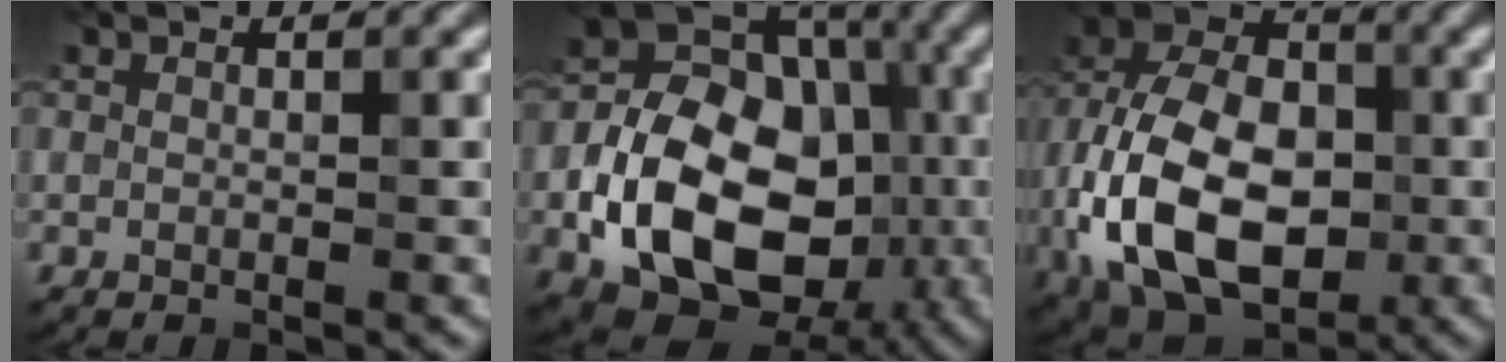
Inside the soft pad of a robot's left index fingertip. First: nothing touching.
{"total": 14.2, "force": [-4.1, 9.8, 9.4], "torque": [-0.169, -0.018, -0.081]}
{"total": 14.2, "force": [-3.5, 9.1, 10.3], "torque": [-0.211, -0.003, -0.077]}